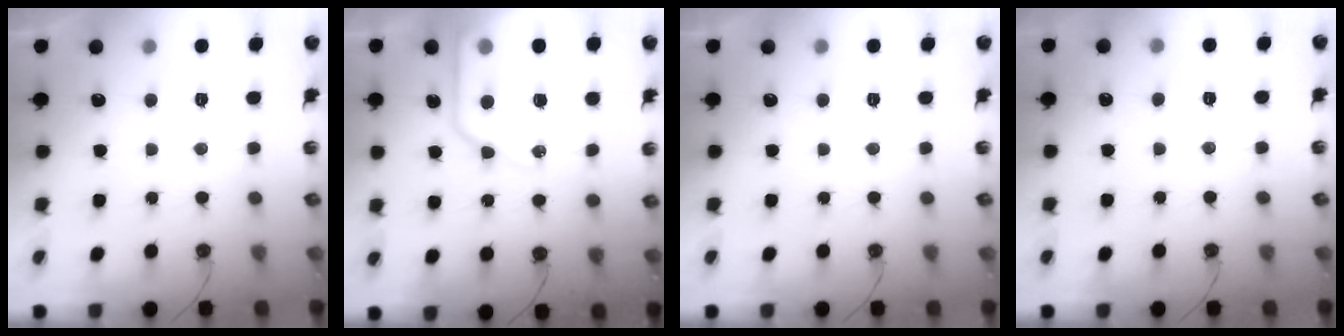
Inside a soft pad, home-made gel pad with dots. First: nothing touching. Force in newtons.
{"total": 16.0, "press": 15.9, "slide": 1.8}
{"total": 0.0}
{"total": 3.4, "press": 3.4, "slide": 0.7}